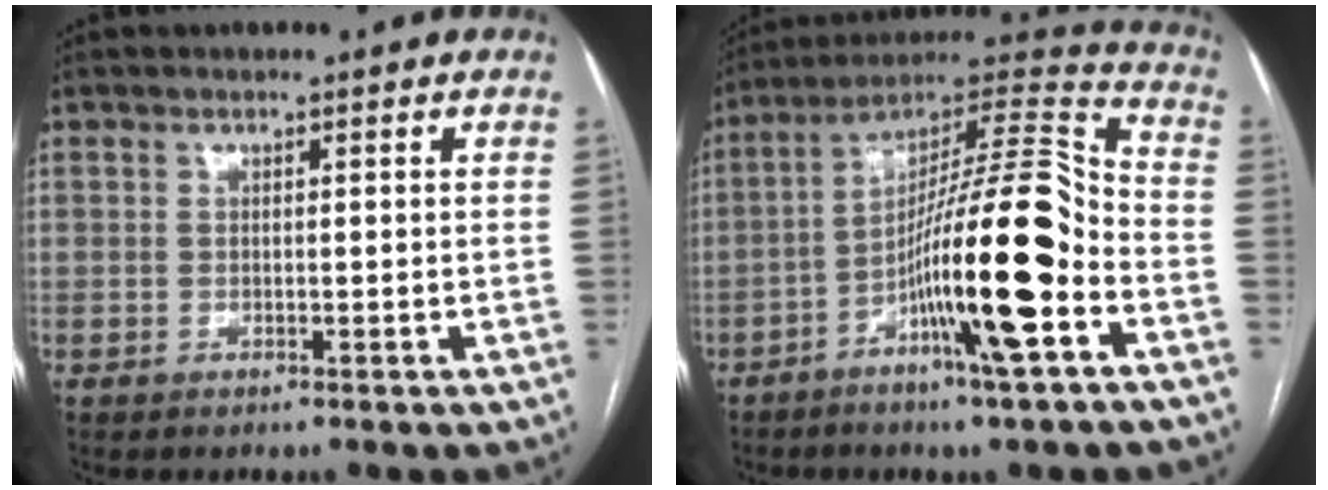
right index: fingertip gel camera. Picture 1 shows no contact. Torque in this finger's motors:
{"motor_torque": [2.14, -0.01, 1.06, 0.21]}